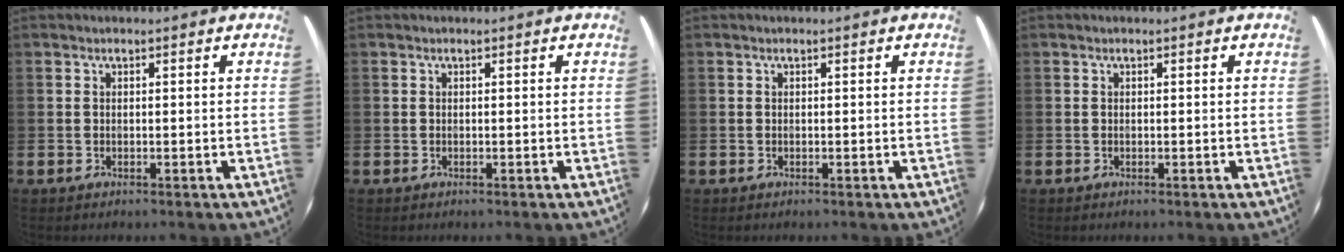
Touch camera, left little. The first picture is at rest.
{"total": 0.0}
{"total": 0.0}
{"total": 0.0}